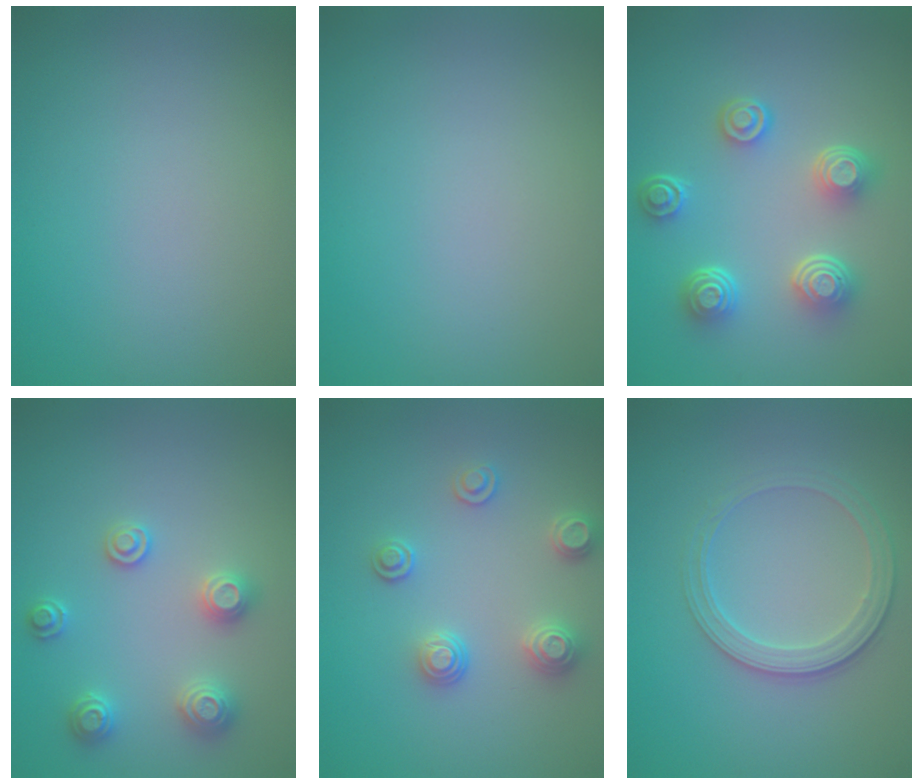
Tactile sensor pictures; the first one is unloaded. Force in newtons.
{"total": 0.0}
{"total": 5.1, "press": 3.8, "slide": 3.4}
{"total": 2.8, "press": 2.8, "slide": 0.5}
{"total": 2.6, "press": 2.6, "slide": 0.2}
{"total": 3.0, "press": 2.6, "slide": 1.4}